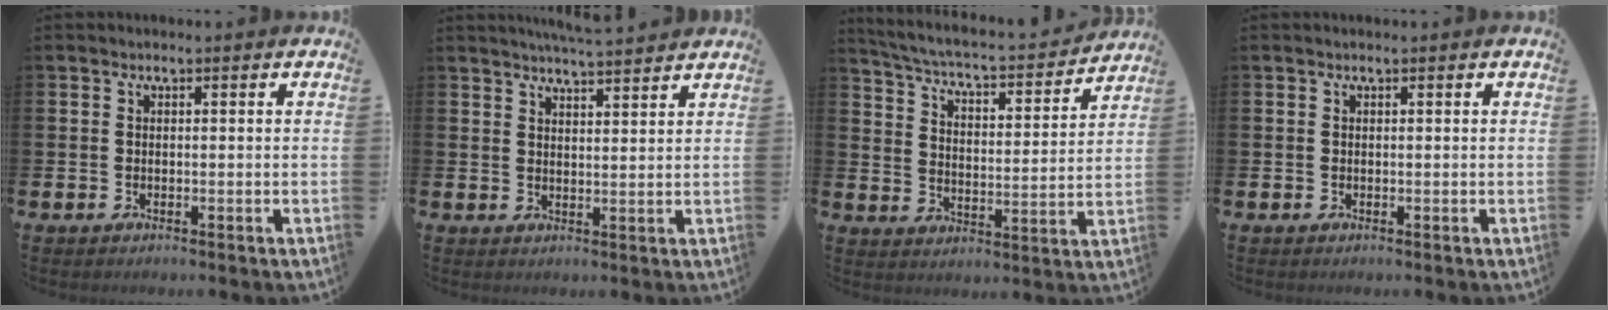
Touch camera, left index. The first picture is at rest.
{"total": 4.9, "force": [4.8, -0.3, 0.8], "torque": [-0.023, -0.023, 0.086]}
{"total": 5.2, "force": [4.9, 0.7, 1.7], "torque": [-0.059, -0.041, 0.075]}
{"total": 0.0}